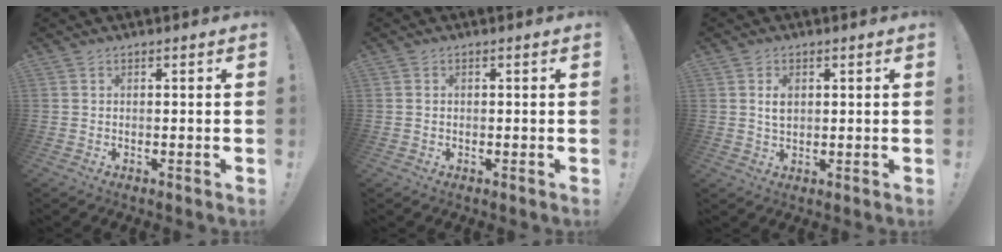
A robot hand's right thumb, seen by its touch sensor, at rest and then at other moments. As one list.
[{"total": 0.8, "force": [0.0, 0.8, 0.3], "torque": [-0.010, 0.006, 0.002]}, {"total": 3.6, "force": [0.9, 2.4, 2.5], "torque": [-0.032, -0.002, 0.012]}]